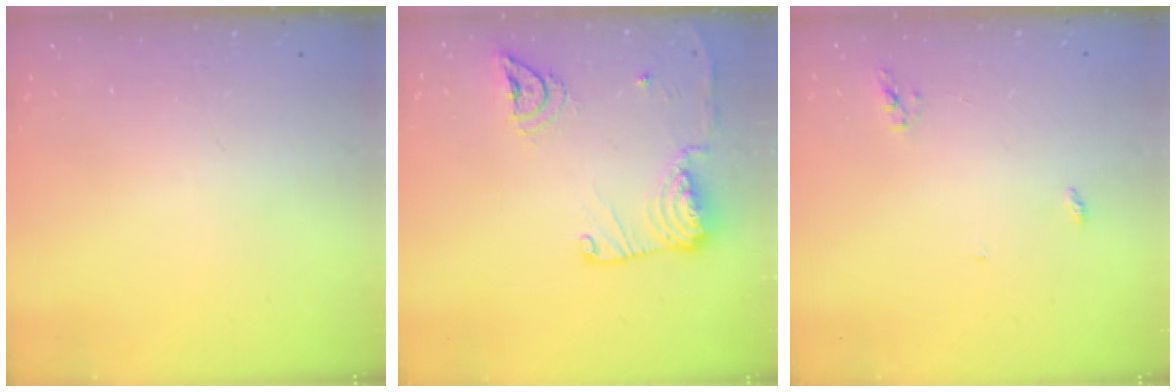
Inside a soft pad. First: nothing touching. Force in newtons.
{"total": 13.5, "press": 13.4, "slide": 1.7}
{"total": 3.8, "press": 3.8, "slide": 0.1}